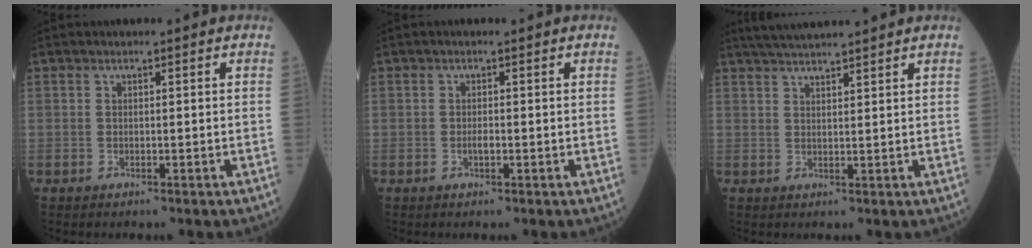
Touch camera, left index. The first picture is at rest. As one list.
[{"total": 0.9, "force": [-0.4, 0.3, 0.7], "torque": [-0.015, -0.001, -0.008]}, {"total": 6.2, "force": [5.6, -0.3, 2.6], "torque": [-0.048, 0.025, 0.094]}]